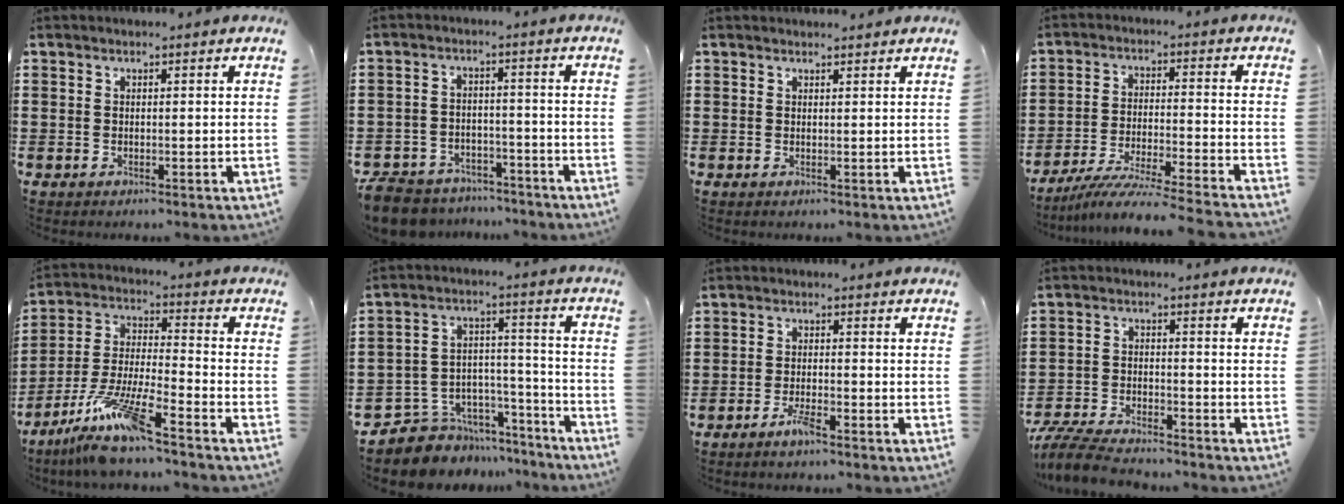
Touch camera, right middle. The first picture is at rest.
{"total": 6.3, "force": [-6.1, 1.4, 0.7], "torque": [-0.033, 0.008, -0.128]}
{"total": 0.8, "force": [0.8, 0.1, 0.0], "torque": [0.006, -0.004, 0.013]}
{"total": 6.8, "force": [-6.2, -0.8, 2.5], "torque": [-0.048, -0.019, -0.121]}
{"total": 10.4, "force": [-8.3, 0.2, 6.2], "torque": [-0.131, -0.004, -0.166]}
{"total": 6.0, "force": [-4.8, 3.6, -0.1], "torque": [-0.008, 0.012, -0.090]}
{"total": 2.8, "force": [-2.0, 0.3, 1.8], "torque": [-0.046, -0.002, -0.042]}
{"total": 6.5, "force": [-6.2, 0.9, 1.9], "torque": [-0.043, 0.005, -0.121]}